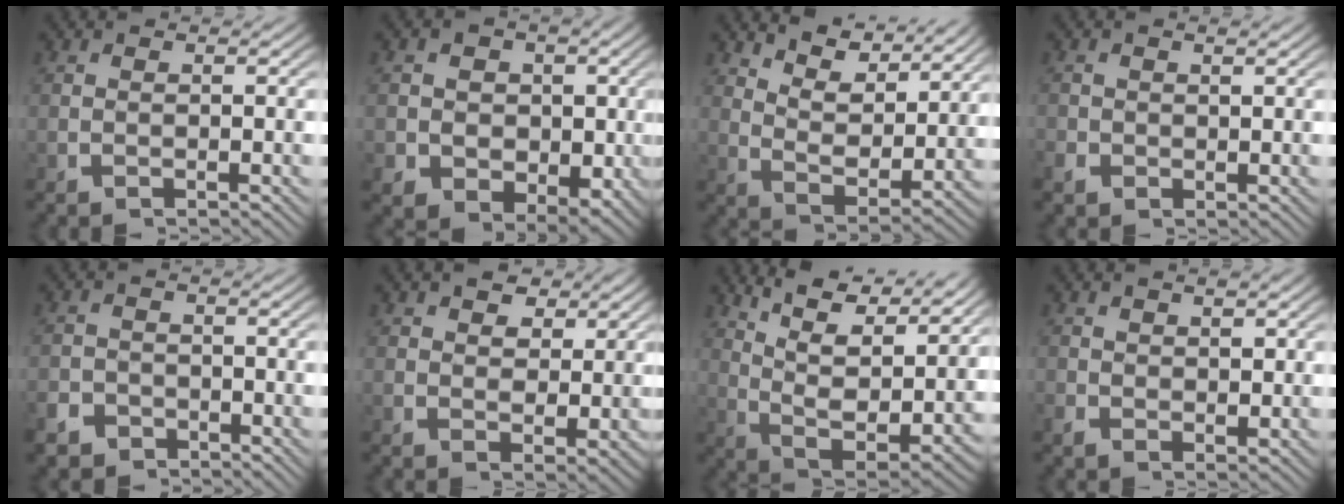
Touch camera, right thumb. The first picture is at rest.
{"total": 10.4, "force": [-0.2, 8.6, 5.8], "torque": [-0.113, -0.050, 0.009]}
{"total": 5.8, "force": [3.9, 2.3, 3.7], "torque": [-0.072, -0.010, 0.071]}
{"total": 1.2, "force": [-0.1, 1.1, 0.3], "torque": [-0.011, -0.004, -0.001]}
{"total": 3.5, "force": [-2.9, 2.0, 0.1], "torque": [0.006, -0.015, -0.050]}
{"total": 4.2, "force": [1.9, 3.0, 2.3], "torque": [-0.037, -0.023, 0.041]}
{"total": 11.1, "force": [4.1, 5.8, 8.5], "torque": [-0.159, -0.026, 0.076]}
{"total": 1.5, "force": [0.5, 1.1, 0.8], "torque": [-0.016, -0.011, 0.017]}